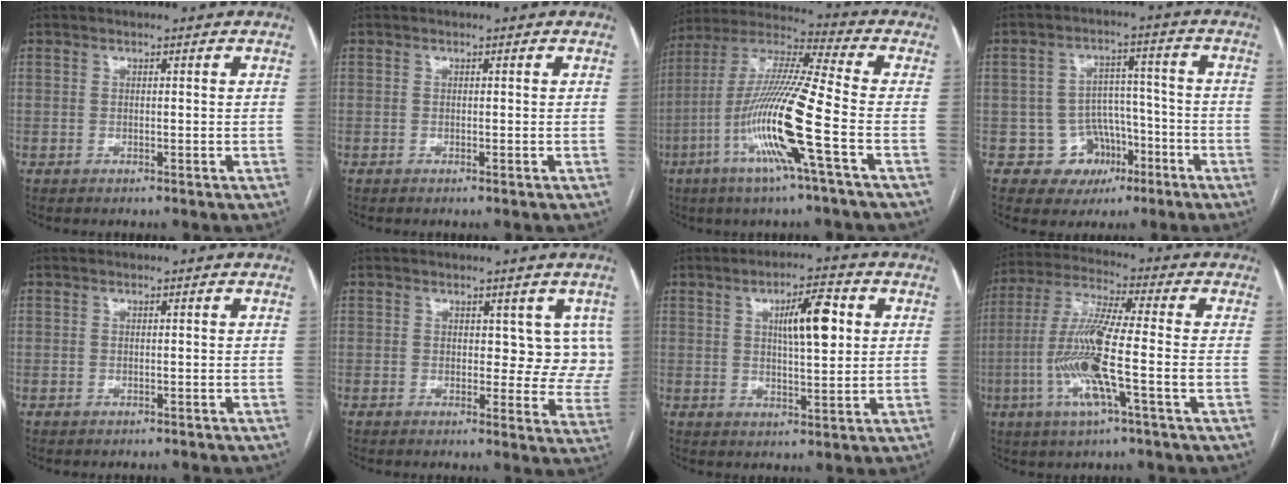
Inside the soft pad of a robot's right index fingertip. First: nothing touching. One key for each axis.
{"total": 0.0}
{"total": 16.6, "fx": -5.7, "fy": -0.7, "fz": 15.6, "tx": -0.316, "ty": -0.011, "tz": -0.117}
{"total": 7.1, "fx": -3.2, "fy": 6.2, "fz": 0.8, "tx": 0.009, "ty": 0.024, "tz": -0.037}
{"total": 1.0, "fx": -0.8, "fy": 0.6, "fz": -0.1, "tx": -0.002, "ty": 0.004, "tz": -0.011}
{"total": 5.8, "fx": 2.3, "fy": 3.8, "fz": 3.7, "tx": -0.015, "ty": -0.003, "tz": 0.021}
{"total": 7.8, "fx": 2.1, "fy": 1.8, "fz": 7.3, "tx": -0.118, "ty": 0.011, "tz": 0.037}
{"total": 13.2, "fx": -3.2, "fy": 0.3, "fz": 12.8, "tx": -0.263, "ty": -0.006, "tz": -0.069}